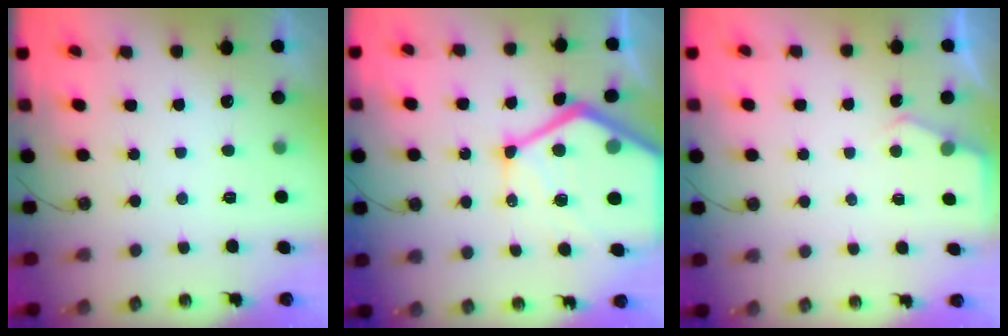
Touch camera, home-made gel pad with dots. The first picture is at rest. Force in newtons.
{"total": 27.3, "press": 27.1, "slide": 3.1}
{"total": 3.7, "press": 3.7, "slide": 0.5}